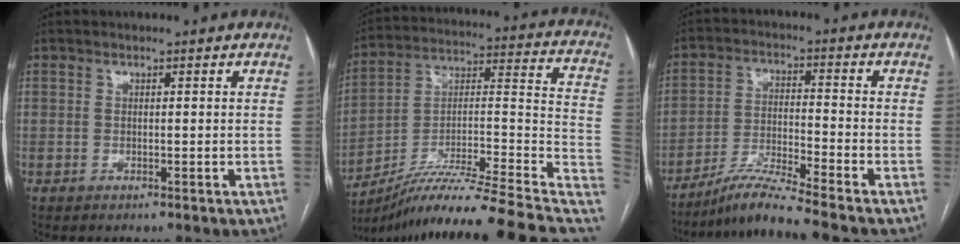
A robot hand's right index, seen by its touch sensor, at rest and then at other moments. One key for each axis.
{"total": 26.1, "fx": -20.9, "fy": 0.3, "fz": 15.6, "tx": -0.171, "ty": 0.026, "tz": -0.326}
{"total": 8.4, "fx": -7.3, "fy": -1.8, "fz": 3.7, "tx": -0.076, "ty": -0.020, "tz": -0.137}